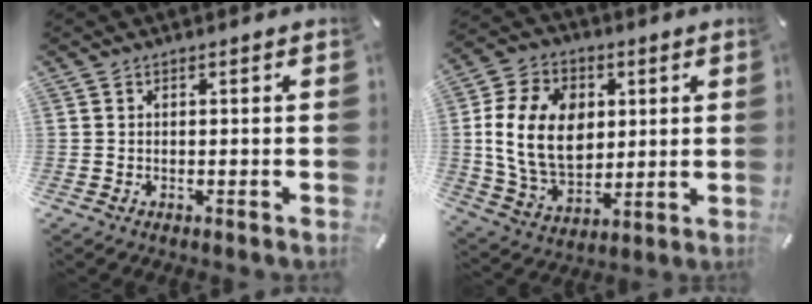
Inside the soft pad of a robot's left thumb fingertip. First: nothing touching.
{"total": 16.2, "force": [1.6, 12.1, 10.5], "torque": [-0.227, 0.012, 0.027]}